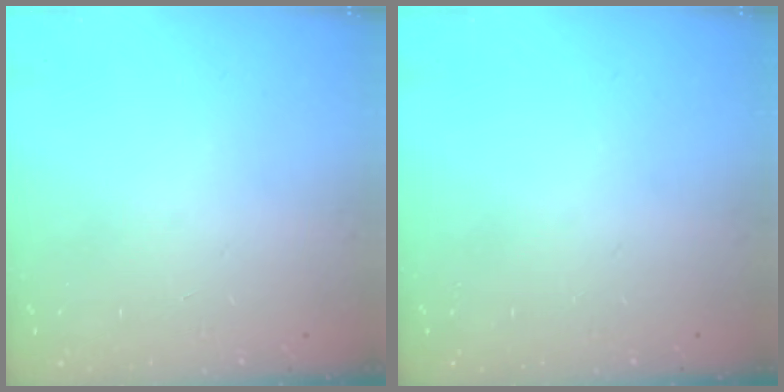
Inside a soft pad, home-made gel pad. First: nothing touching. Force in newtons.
{"total": 0.0}